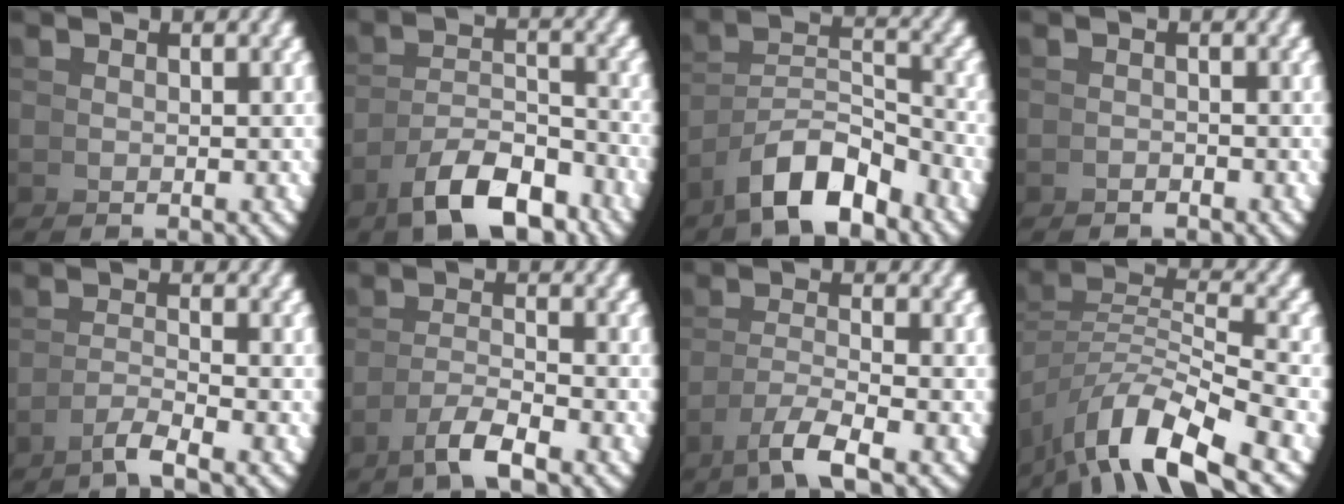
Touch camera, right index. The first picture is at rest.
{"total": 6.4, "force": [-4.2, 2.5, 4.2], "torque": [-0.067, -0.018, -0.057]}
{"total": 6.2, "force": [-3.3, 3.3, 4.0], "torque": [-0.074, -0.017, -0.047]}
{"total": 1.5, "force": [-1.0, -1.0, -0.7], "torque": [0.018, 0.000, -0.020]}
{"total": 2.3, "force": [-1.5, -1.0, 1.4], "torque": [-0.015, 0.004, -0.029]}
{"total": 2.9, "force": [-1.7, -0.1, 2.3], "torque": [-0.037, -0.003, -0.027]}
{"total": 3.4, "force": [-1.7, 0.1, 3.0], "torque": [-0.054, -0.009, -0.019]}
{"total": 6.2, "force": [-2.0, 3.3, 4.8], "torque": [-0.096, -0.006, -0.026]}